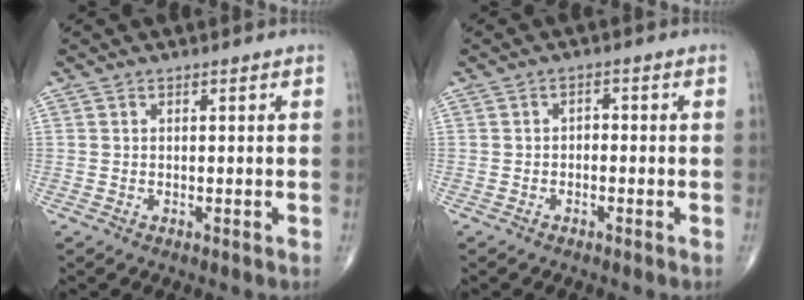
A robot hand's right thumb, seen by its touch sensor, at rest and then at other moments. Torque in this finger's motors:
{"motor_torque": [-0.14, -0.19, 0.10, -0.05, -0.01]}